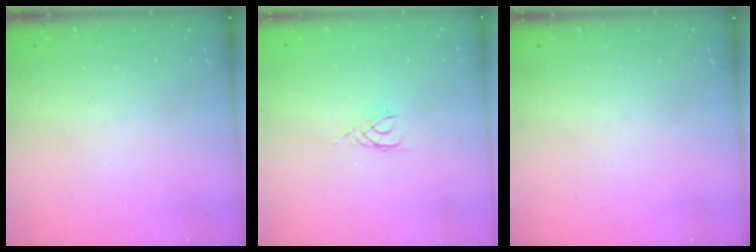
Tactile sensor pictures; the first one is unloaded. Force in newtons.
{"total": 2.4, "press": 2.3, "slide": 0.4}
{"total": 0.0}